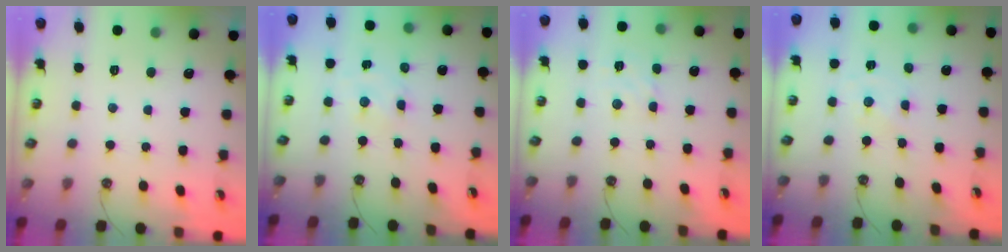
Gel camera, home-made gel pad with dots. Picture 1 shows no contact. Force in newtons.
{"total": 1.0, "press": 0.9, "slide": 0.2}
{"total": 3.6, "press": 3.6, "slide": 0.4}
{"total": 0.0}